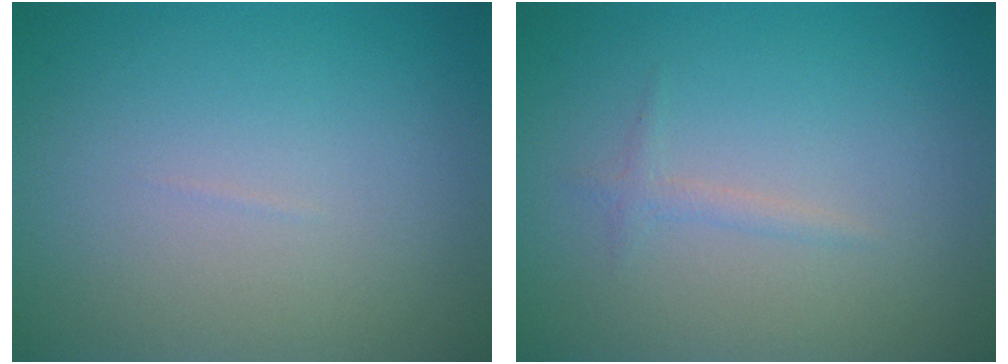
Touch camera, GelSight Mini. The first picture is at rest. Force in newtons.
{"total": 0.9, "press": 0.9, "slide": 0.0}